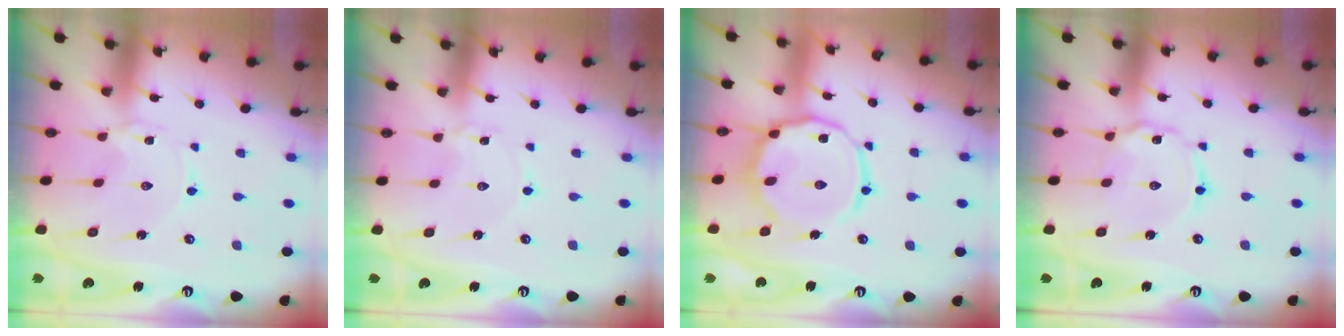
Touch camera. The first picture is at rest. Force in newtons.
{"total": 0.7, "press": 0.7, "slide": 0.0}
{"total": 15.6, "press": 15.5, "slide": 1.2}
{"total": 4.7, "press": 4.7, "slide": 0.4}